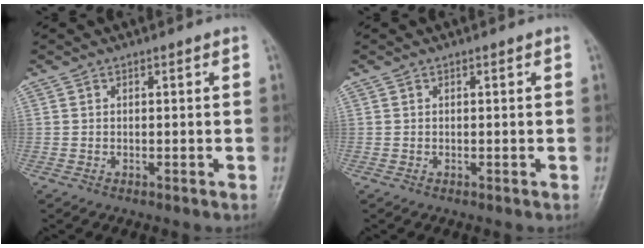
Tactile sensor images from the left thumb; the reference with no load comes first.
{"total": 0.0}